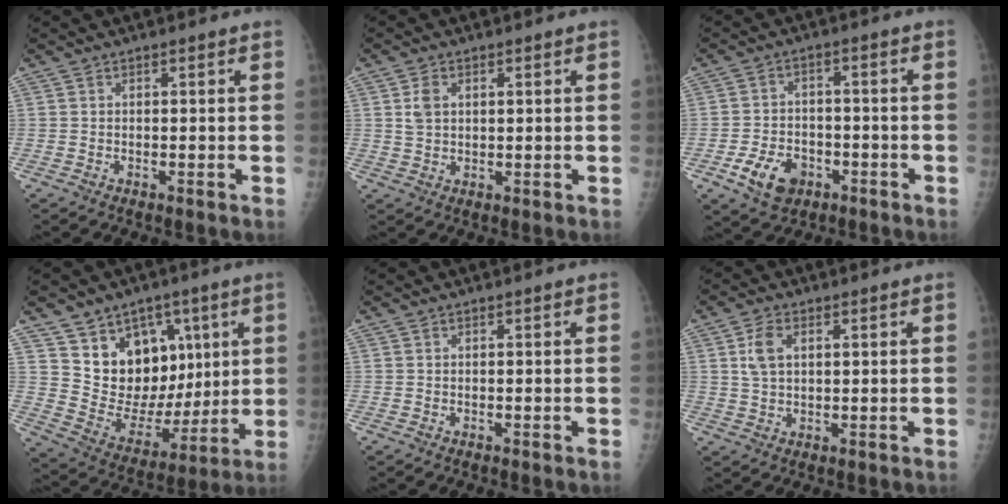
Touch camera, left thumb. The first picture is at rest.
{"total": 3.5, "force": [1.1, 2.4, 2.2], "torque": [-0.036, 0.000, 0.025]}
{"total": 8.1, "force": [-4.0, 5.7, 4.2], "torque": [-0.058, 0.021, -0.064]}
{"total": 16.8, "force": [6.9, 12.2, 9.2], "torque": [-0.095, -0.031, 0.137]}
{"total": 0.0}
{"total": 4.8, "force": [1.5, 3.0, 3.5], "torque": [-0.065, 0.000, 0.031]}